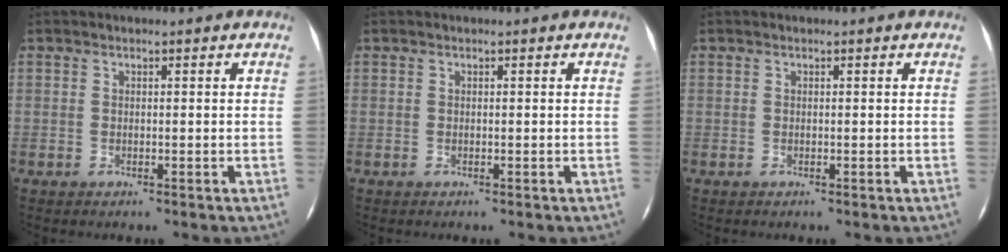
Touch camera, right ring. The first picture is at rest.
{"total": 0.0}
{"total": 0.0}